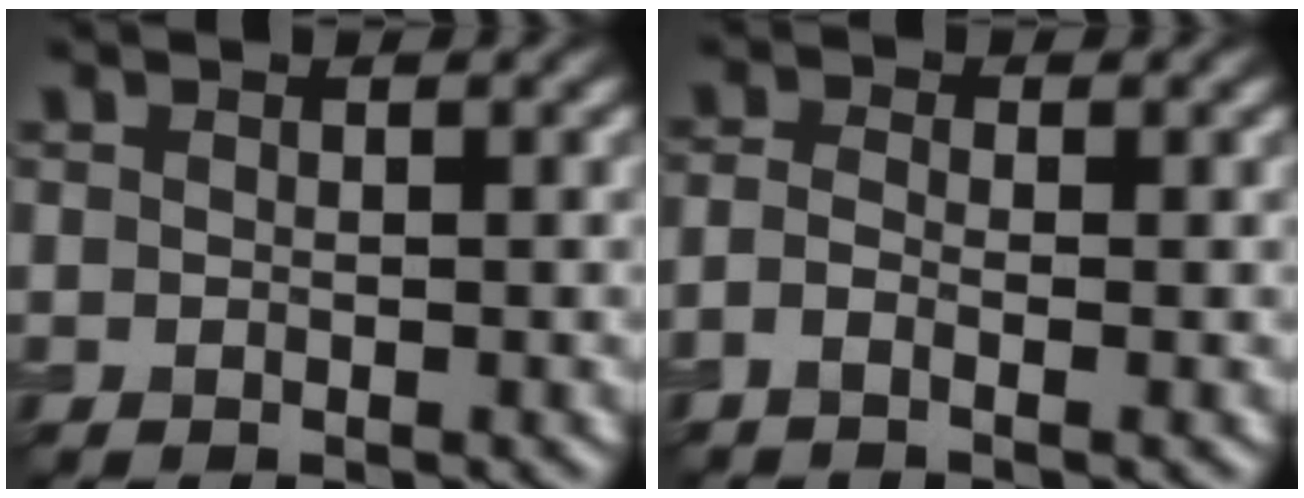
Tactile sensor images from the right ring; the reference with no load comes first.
{"total": 1.6, "force": [-0.9, 0.5, 1.2], "torque": [-0.028, -0.004, -0.026]}